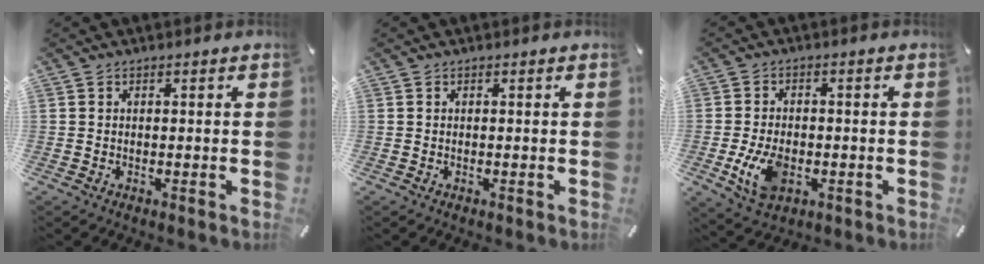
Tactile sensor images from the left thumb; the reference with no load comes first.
{"total": 0.0}
{"total": 8.1, "force": [-2.2, 5.4, 5.7], "torque": [-0.121, 0.002, -0.041]}